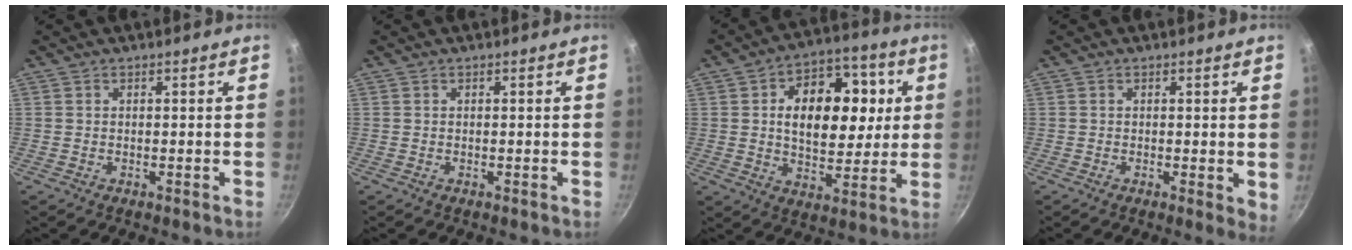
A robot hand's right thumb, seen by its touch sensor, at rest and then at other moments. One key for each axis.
{"total": 0.0}
{"total": 17.9, "fx": 3.2, "fy": 11.1, "fz": 13.6, "tx": -0.156, "ty": 0.010, "tz": 0.048}
{"total": 2.7, "fx": 0.2, "fy": 0.7, "fz": 2.6, "tx": -0.038, "ty": -0.011, "tz": 0.000}